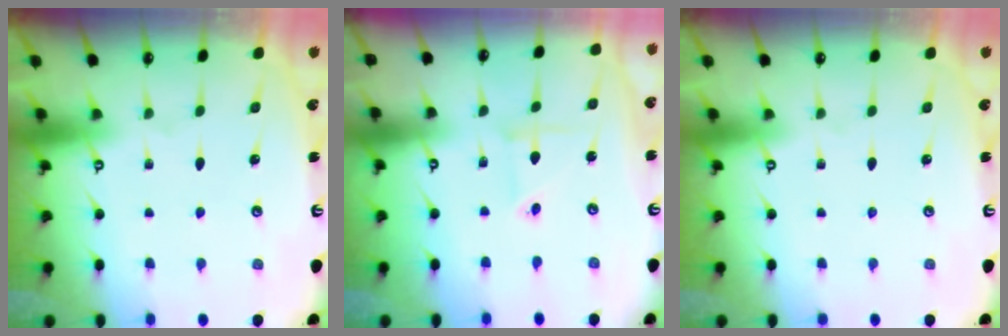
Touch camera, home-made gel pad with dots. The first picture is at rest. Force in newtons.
{"total": 2.8, "press": 2.8, "slide": 0.3}
{"total": 0.0}